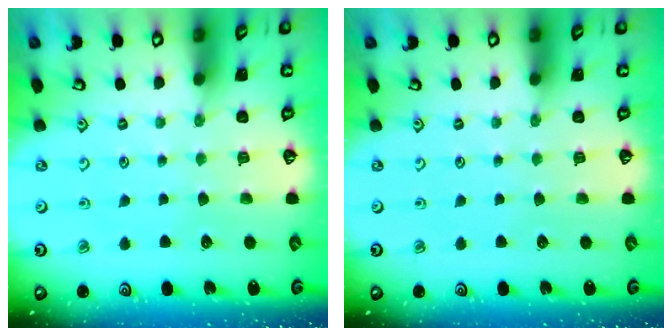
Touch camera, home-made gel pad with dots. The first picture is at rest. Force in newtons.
{"total": 0.0}